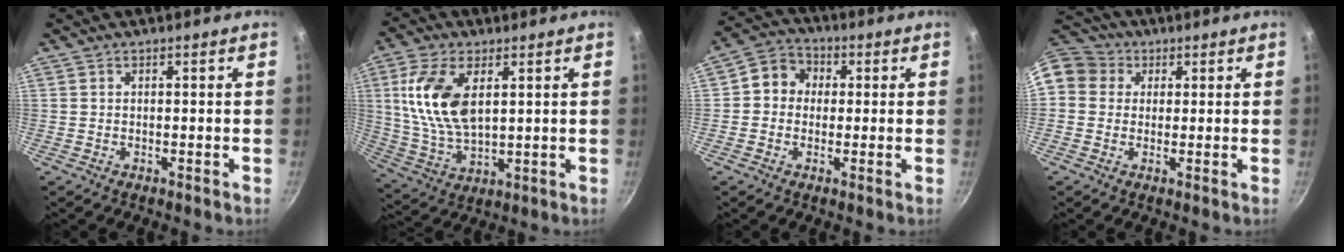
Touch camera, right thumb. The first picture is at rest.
{"total": 13.9, "force": [3.7, 7.3, 11.2], "torque": [-0.217, -0.014, 0.078]}
{"total": 6.9, "force": [0.5, 6.2, 3.0], "torque": [-0.021, 0.015, -0.012]}
{"total": 11.2, "force": [2.6, 9.8, 4.8], "torque": [-0.089, 0.029, 0.031]}